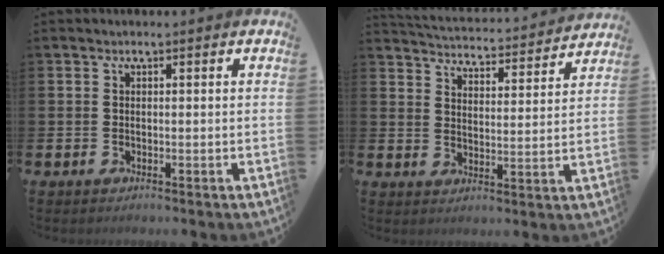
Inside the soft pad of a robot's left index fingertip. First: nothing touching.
{"total": 4.4, "force": [4.4, 0.3, 0.1], "torque": [-0.019, -0.044, 0.072]}